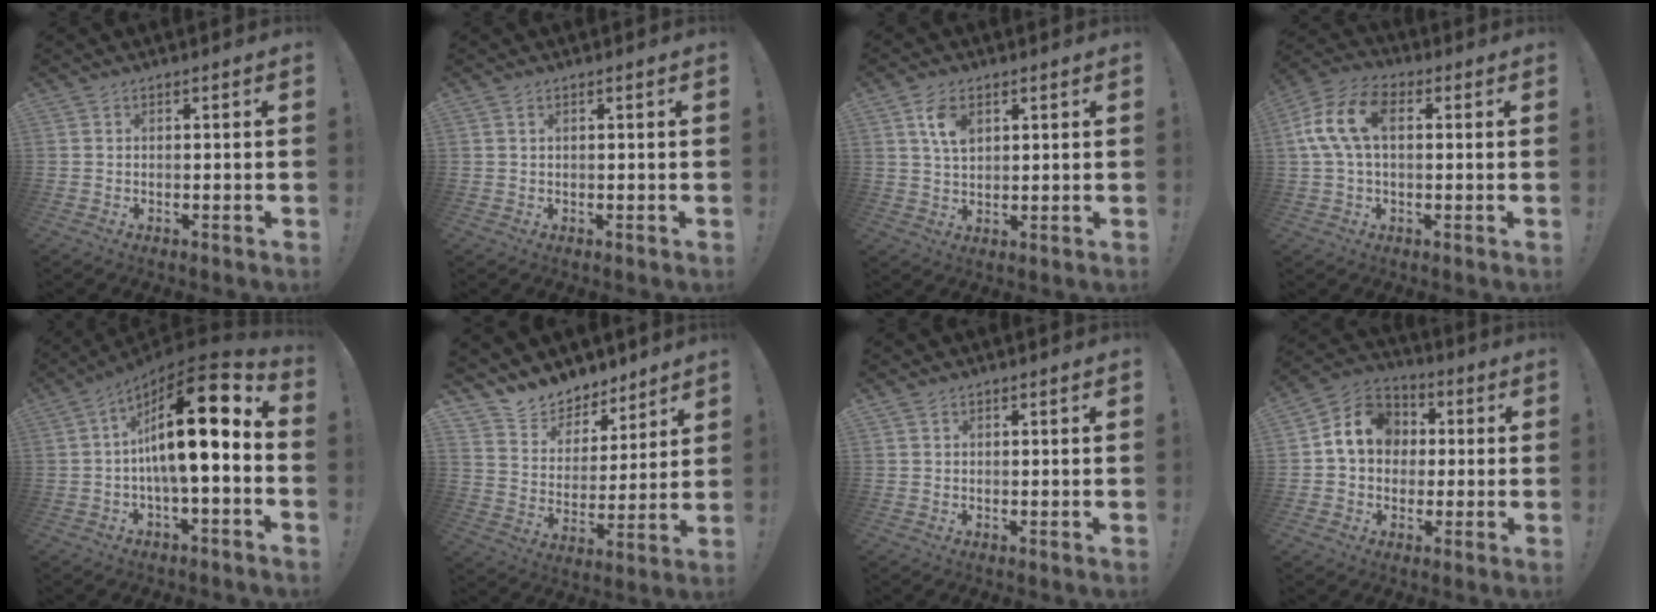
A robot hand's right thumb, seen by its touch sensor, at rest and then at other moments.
{"total": 0.7, "force": [0.4, 0.3, 0.5], "torque": [-0.016, 0.003, 0.009]}
{"total": 7.0, "force": [3.2, 4.1, 4.6], "torque": [-0.078, -0.005, 0.059]}
{"total": 13.2, "force": [2.4, 8.1, 10.2], "torque": [-0.215, 0.013, 0.044]}
{"total": 19.4, "force": [2.8, 4.9, 18.5], "torque": [-0.300, -0.014, 0.040]}
{"total": 9.1, "force": [7.6, 5.0, 0.3], "torque": [-0.012, -0.074, 0.144]}
{"total": 0.9, "force": [0.8, 0.3, -0.2], "torque": [0.011, -0.007, 0.015]}
{"total": 12.4, "force": [1.9, 10.6, 6.2], "torque": [-0.082, 0.012, 0.045]}